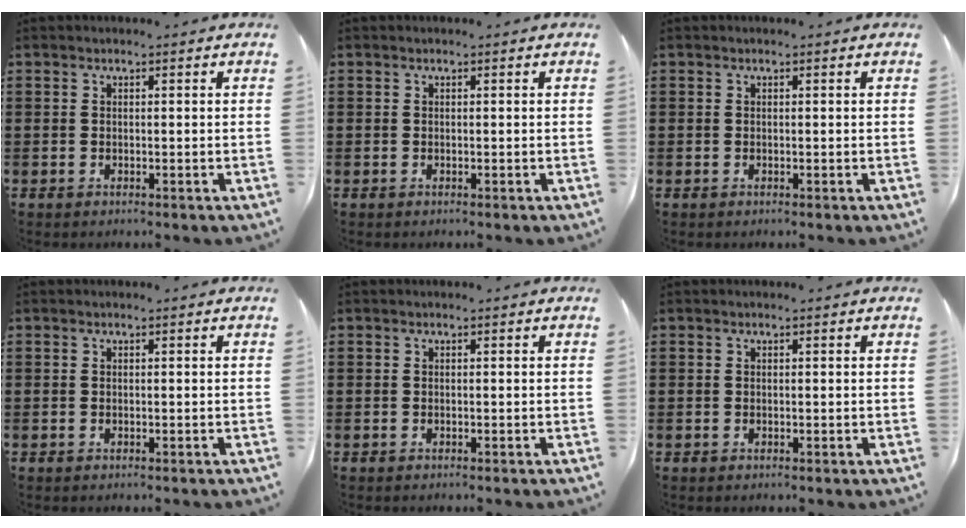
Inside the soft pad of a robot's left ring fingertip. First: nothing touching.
{"total": 0.0}
{"total": 0.0}
{"total": 0.0}
{"total": 0.0}
{"total": 0.0}